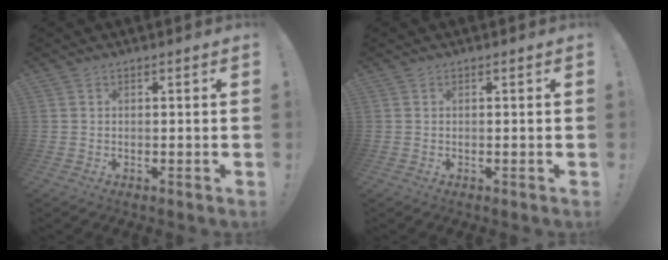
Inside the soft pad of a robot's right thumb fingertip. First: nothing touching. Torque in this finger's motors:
{"motor_torque": [0.00, 0.00, -0.01, 0.04, 0.02]}